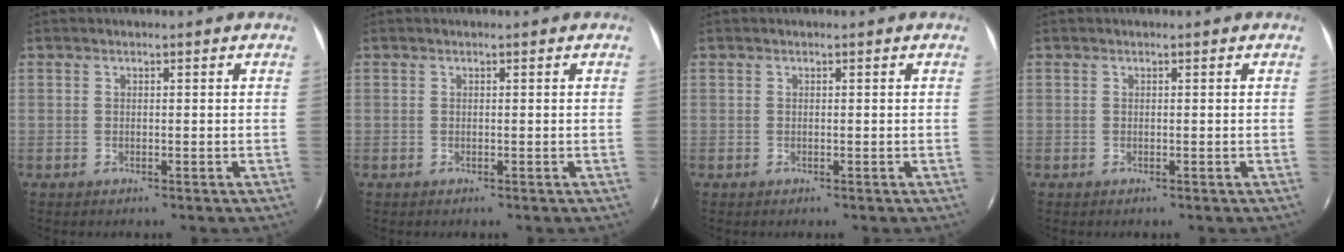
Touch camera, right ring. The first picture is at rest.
{"total": 0.0}
{"total": 0.0}
{"total": 0.0}